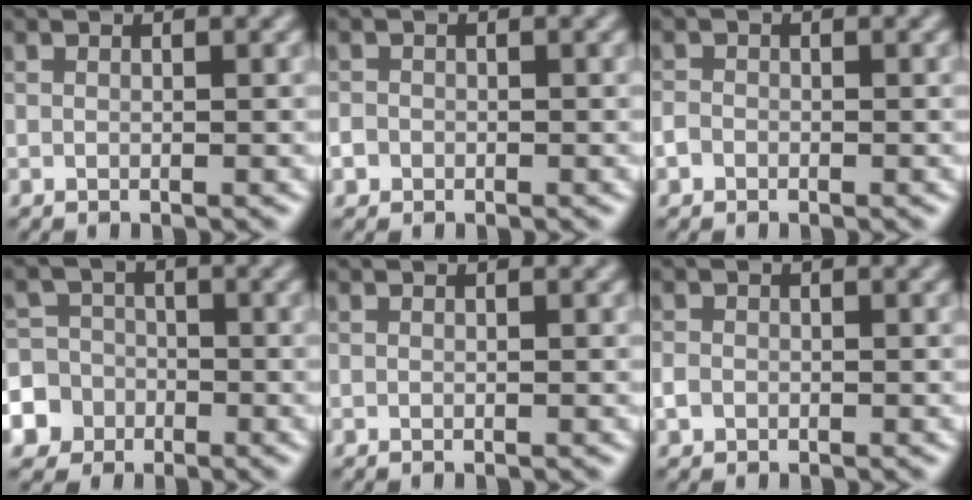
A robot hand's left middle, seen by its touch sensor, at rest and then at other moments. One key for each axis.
{"total": 1.1, "fx": -0.6, "fy": 0.9, "fz": 0.3, "tx": -0.007, "ty": 0.001, "tz": -0.009}
{"total": 0.9, "fx": -0.5, "fy": 0.7, "fz": 0.2, "tx": -0.003, "ty": 0.000, "tz": -0.013}
{"total": 8.8, "fx": -4.1, "fy": 7.7, "fz": 1.2, "tx": -0.037, "ty": -0.013, "tz": -0.100}
{"total": 0.0}
{"total": 1.0, "fx": -0.4, "fy": 0.9, "fz": 0.4, "tx": -0.006, "ty": -0.001, "tz": -0.011}